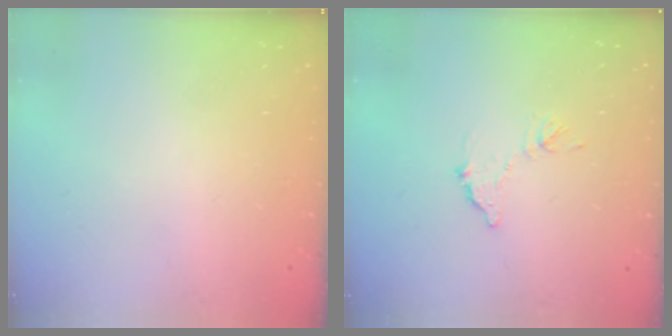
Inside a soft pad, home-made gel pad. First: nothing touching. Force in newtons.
{"total": 7.9, "press": 7.9, "slide": 0.3}